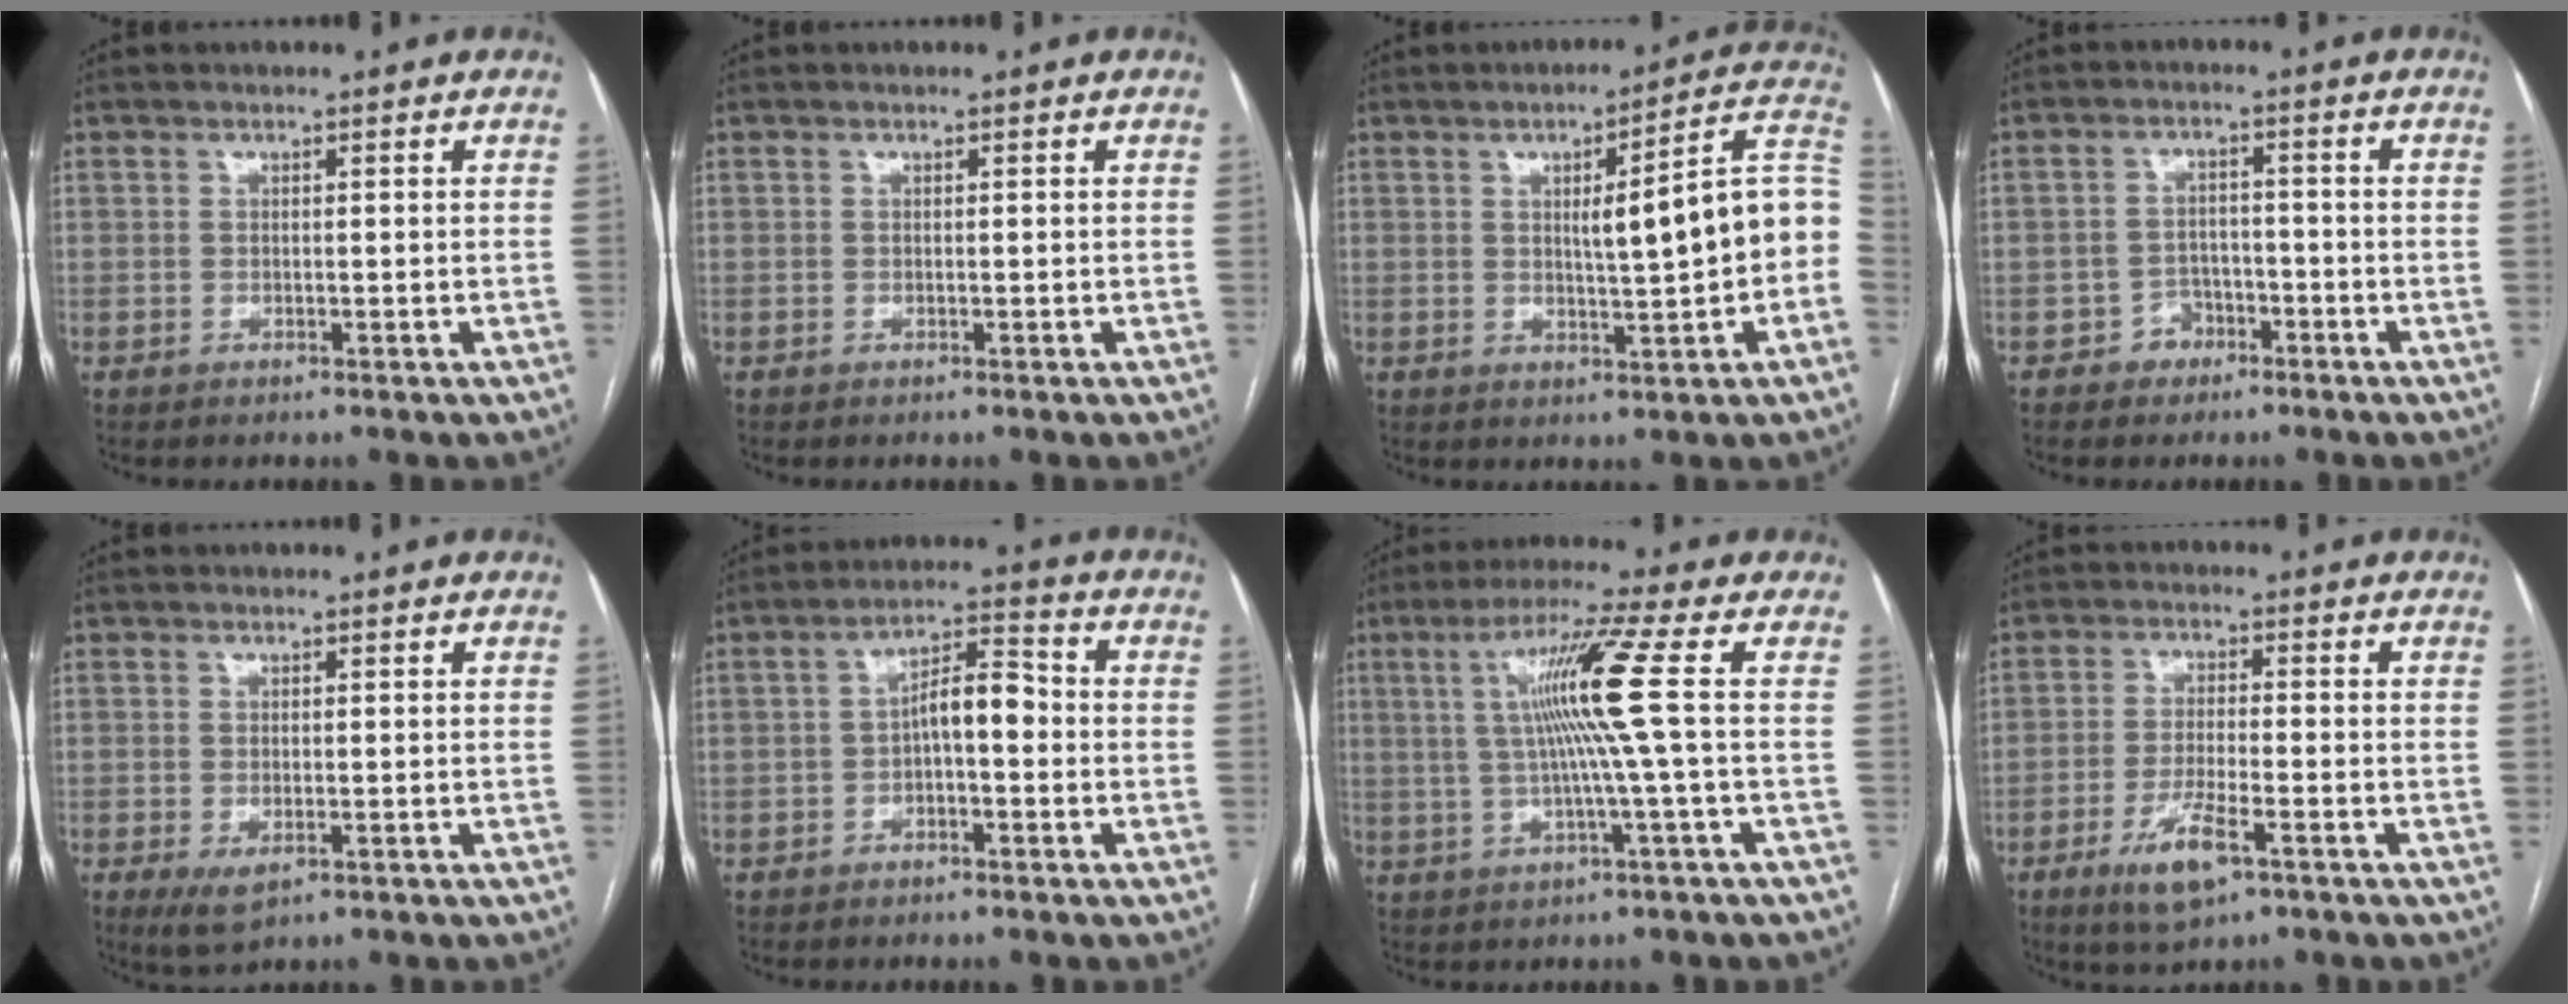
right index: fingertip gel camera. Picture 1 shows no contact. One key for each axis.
{"total": 0.0}
{"total": 12.5, "fx": -0.2, "fy": 1.1, "fz": 12.5, "tx": -0.159, "ty": 0.028, "tz": -0.003}
{"total": 3.4, "fx": -2.0, "fy": 2.6, "fz": 0.6, "tx": -0.002, "ty": 0.013, "tz": -0.032}
{"total": 3.4, "fx": -1.4, "fy": 1.4, "fz": 2.7, "tx": -0.052, "ty": -0.008, "tz": -0.014}
{"total": 6.1, "fx": -0.7, "fy": 2.1, "fz": 5.7, "tx": -0.097, "ty": 0.029, "tz": -0.013}
{"total": 9.9, "fx": 1.1, "fy": -2.2, "fz": 9.6, "tx": -0.172, "ty": 0.010, "tz": 0.025}
{"total": 7.1, "fx": -3.8, "fy": 1.3, "fz": 5.9, "tx": -0.117, "ty": -0.013, "tz": -0.063}